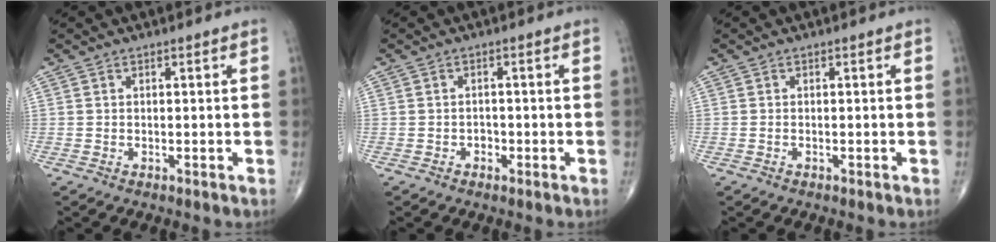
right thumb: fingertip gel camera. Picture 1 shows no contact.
{"total": 1.4, "force": [-0.6, 1.1, 0.6], "torque": [-0.005, 0.004, -0.012]}
{"total": 0.0}